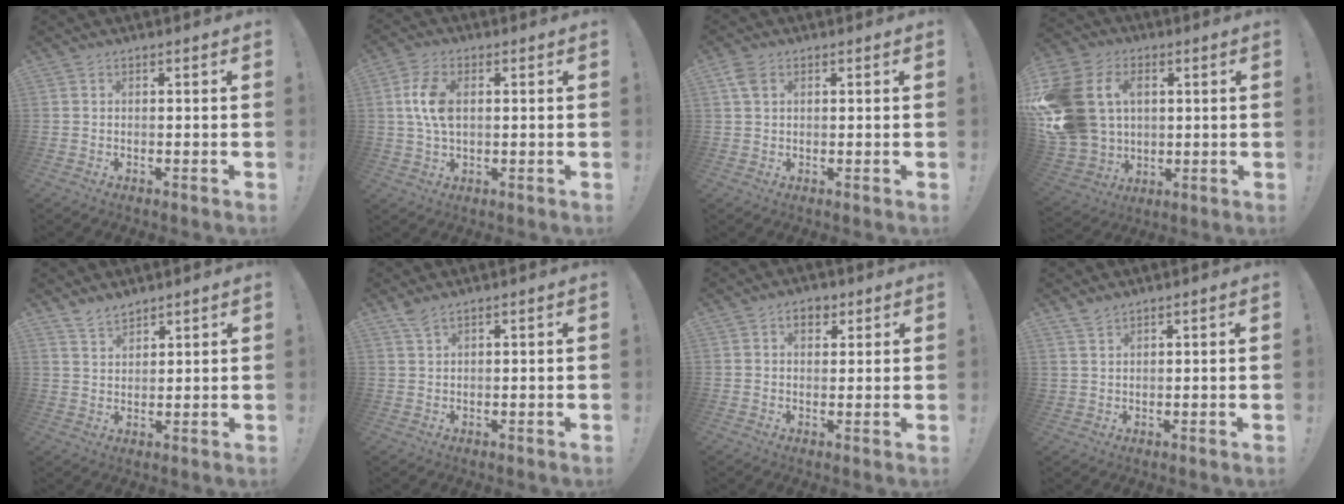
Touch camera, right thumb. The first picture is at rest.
{"total": 8.4, "force": [1.3, 5.0, 6.6], "torque": [-0.135, 0.004, 0.022]}
{"total": 4.1, "force": [1.8, 2.6, 2.6], "torque": [-0.044, 0.003, 0.035]}
{"total": 21.7, "force": [4.7, 16.9, 12.7], "torque": [-0.271, -0.010, 0.099]}
{"total": 5.2, "force": [4.6, 1.8, 1.4], "torque": [-0.017, -0.033, 0.086]}
{"total": 2.8, "force": [2.4, 0.5, 1.4], "torque": [-0.024, -0.010, 0.042]}
{"total": 4.5, "force": [2.0, 3.1, 2.5], "torque": [-0.030, 0.002, 0.032]}
{"total": 3.2, "force": [2.8, 1.3, 0.9], "torque": [-0.007, -0.020, 0.051]}